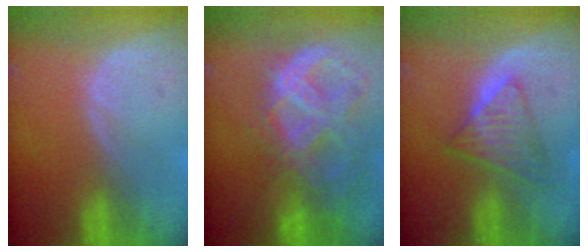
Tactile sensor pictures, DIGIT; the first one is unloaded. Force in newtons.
{"total": 11.3, "press": 9.6, "slide": 6.0}
{"total": 5.9, "press": 5.4, "slide": 2.3}